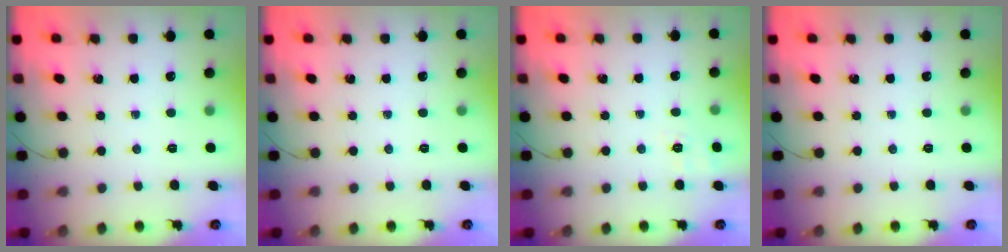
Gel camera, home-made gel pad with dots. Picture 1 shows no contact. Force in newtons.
{"total": 0.0}
{"total": 2.6, "press": 1.6, "slide": 2.1}
{"total": 0.0}